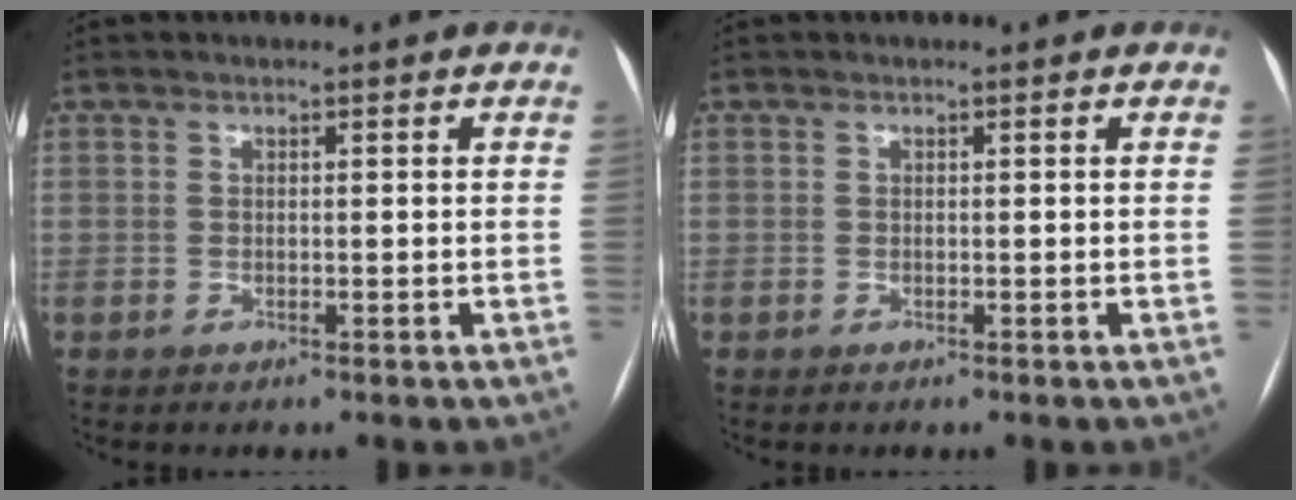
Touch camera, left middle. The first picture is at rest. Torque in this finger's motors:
{"motor_torque": [0.00, 0.00, 0.00, 0.00]}